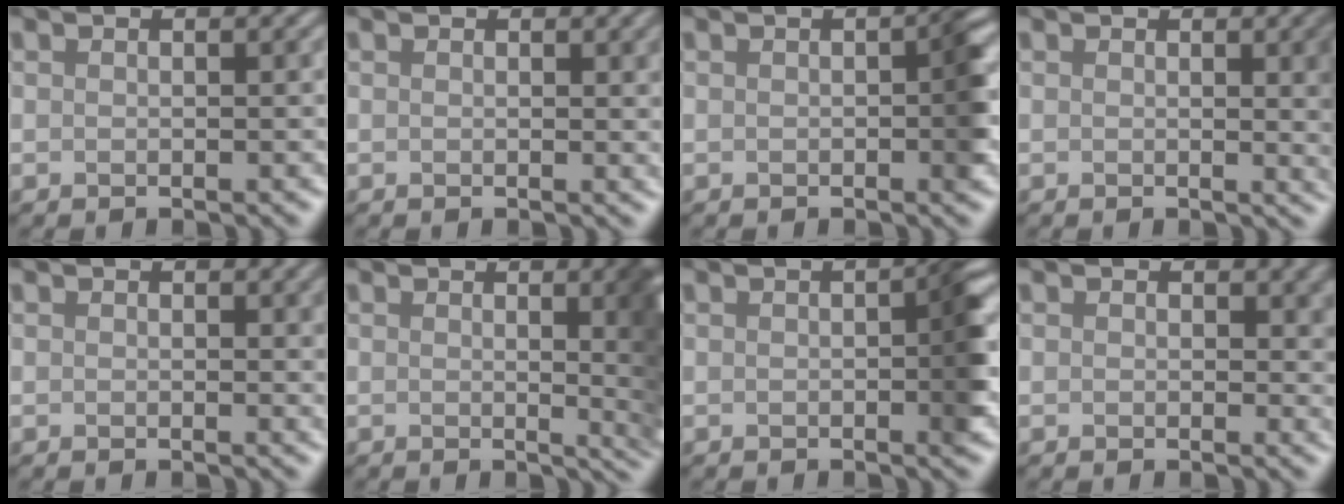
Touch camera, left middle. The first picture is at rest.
{"total": 2.1, "force": [0.7, 0.6, 1.8], "torque": [-0.012, 0.002, 0.008]}
{"total": 2.3, "force": [-0.2, 0.4, 2.3], "torque": [-0.030, 0.003, -0.003]}
{"total": 5.3, "force": [0.7, 1.9, 4.8], "torque": [-0.034, 0.000, 0.012]}
{"total": 1.5, "force": [0.6, 0.3, 1.4], "torque": [-0.010, 0.001, 0.008]}
{"total": 8.3, "force": [0.8, 3.3, 7.6], "torque": [-0.035, 0.012, 0.000]}
{"total": 3.0, "force": [-0.2, 0.5, 3.0], "torque": [-0.040, 0.004, -0.001]}
{"total": 2.1, "force": [0.7, 1.4, 1.4], "torque": [-0.009, -0.002, 0.003]}